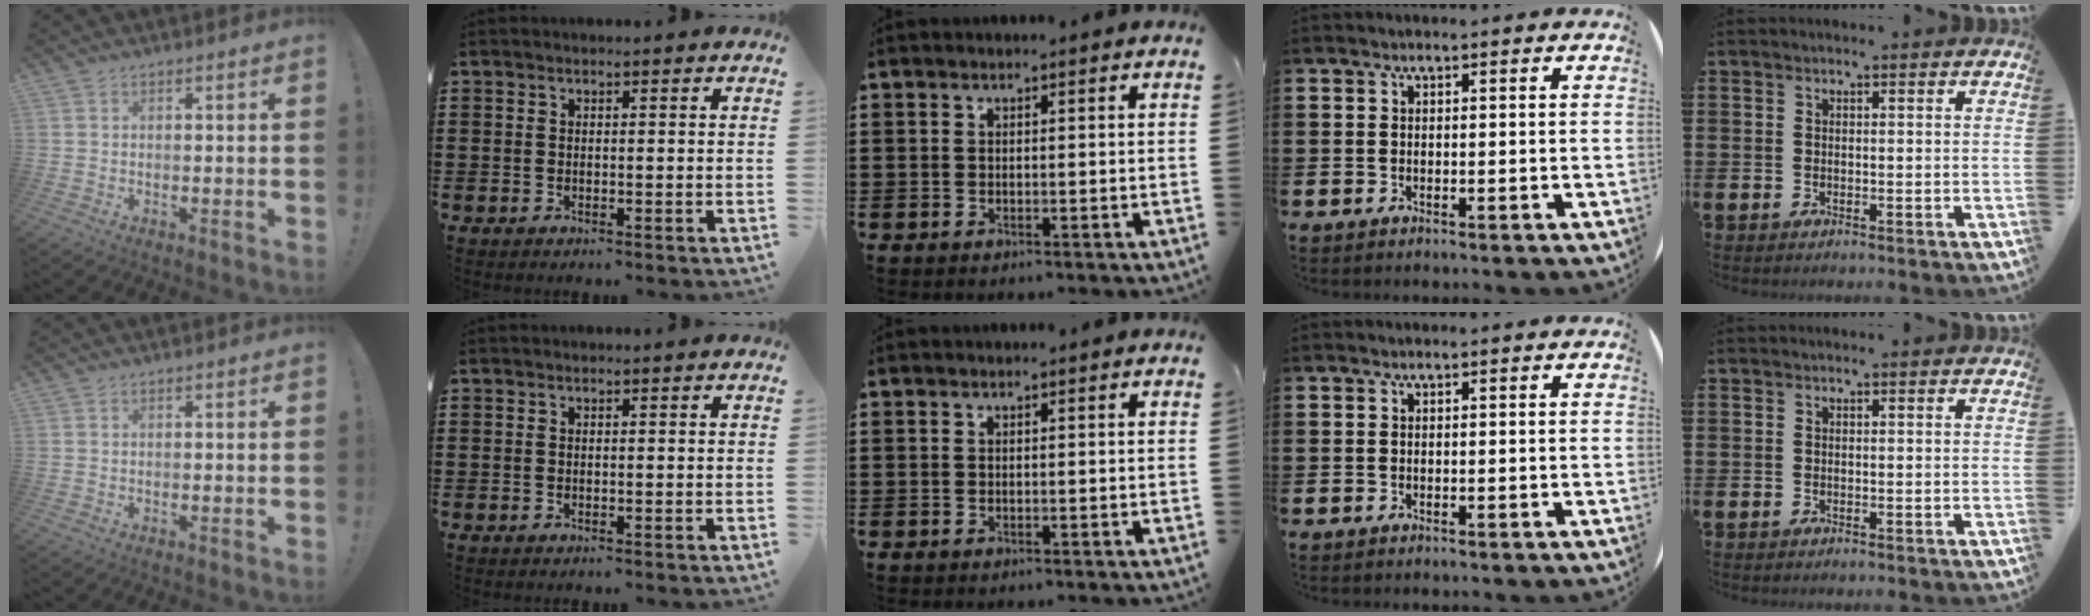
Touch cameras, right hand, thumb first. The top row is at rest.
{}